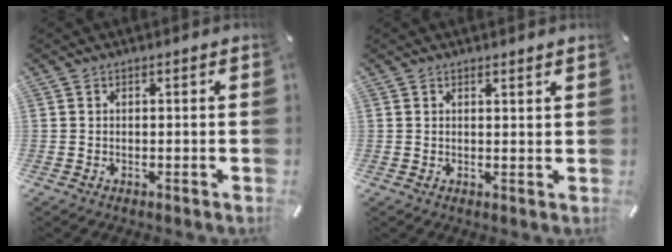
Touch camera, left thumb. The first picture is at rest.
{"total": 1.2, "force": [1.1, 0.0, 0.3], "torque": [-0.007, -0.003, 0.022]}